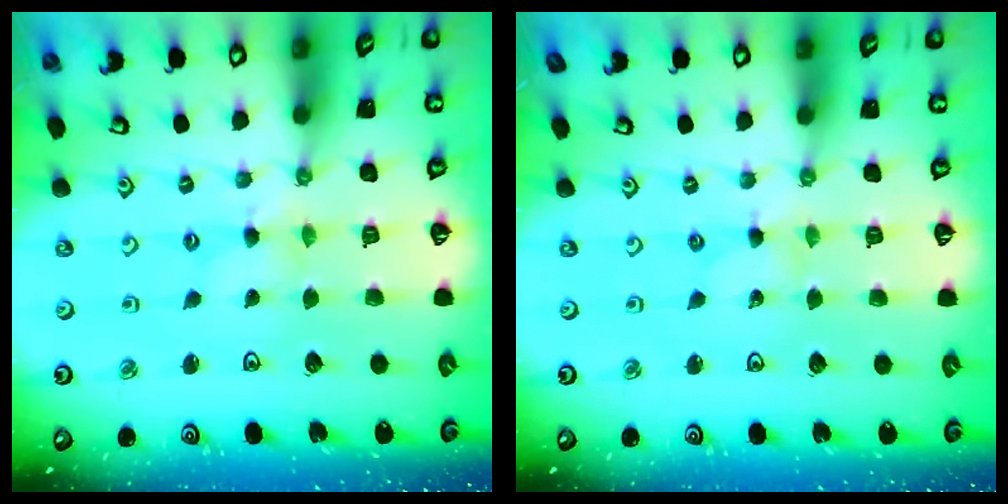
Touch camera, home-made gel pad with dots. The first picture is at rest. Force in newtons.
{"total": 0.0}